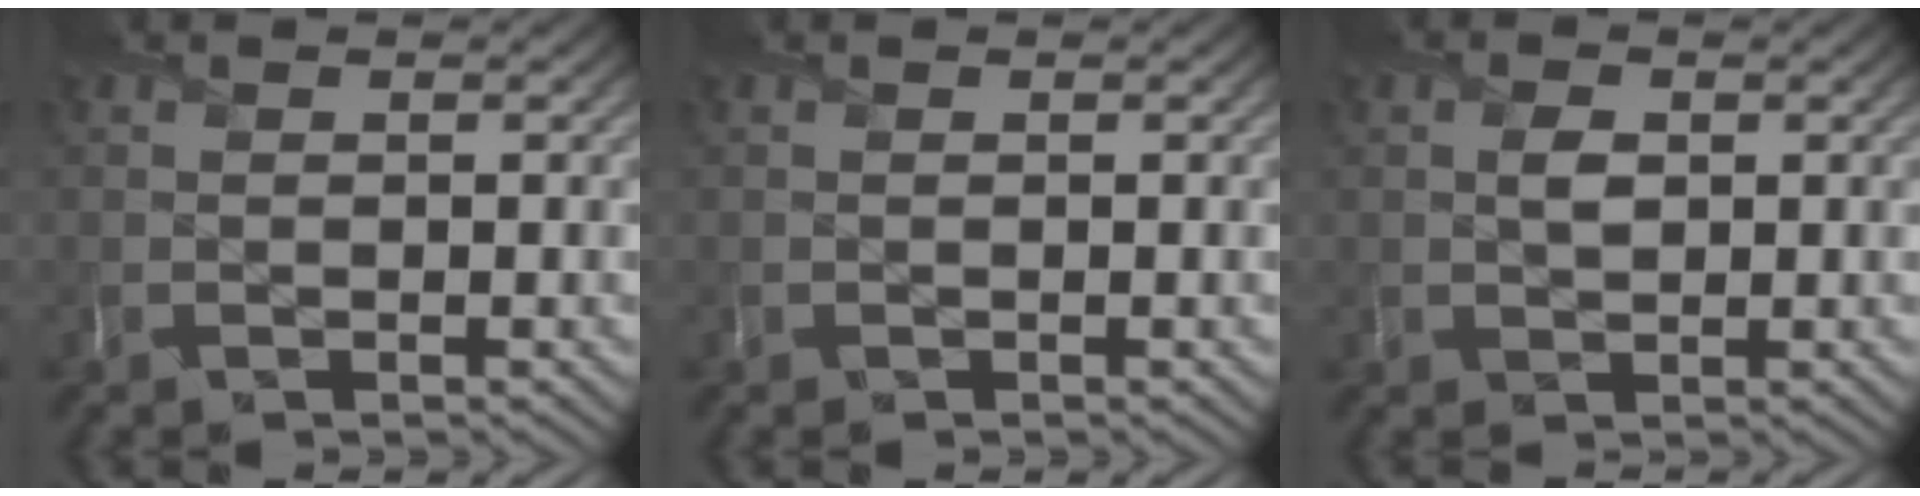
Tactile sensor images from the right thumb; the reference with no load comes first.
{"total": 0.0}
{"total": 1.6, "force": [0.2, 1.2, 1.0], "torque": [-0.021, -0.005, 0.005]}